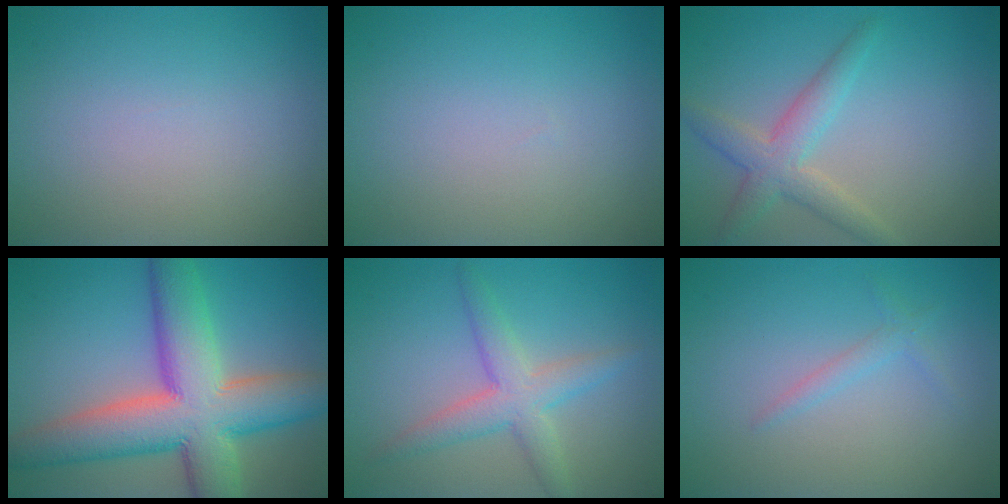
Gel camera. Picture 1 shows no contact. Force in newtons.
{"total": 0.0}
{"total": 3.5, "press": 3.5, "slide": 0.2}
{"total": 12.2, "press": 12.2, "slide": 0.7}
{"total": 3.8, "press": 3.8, "slide": 0.1}
{"total": 1.1, "press": 1.1, "slide": 0.1}